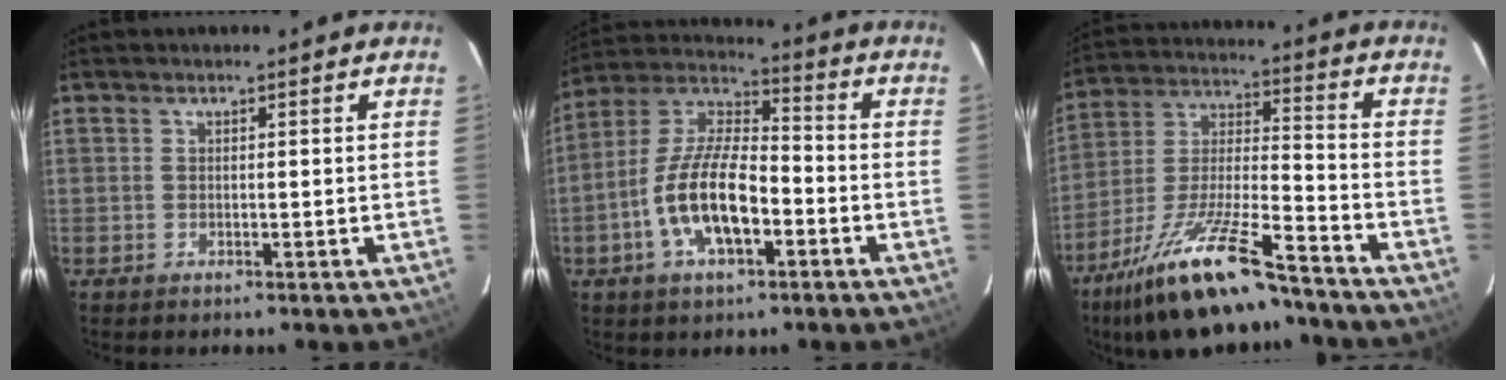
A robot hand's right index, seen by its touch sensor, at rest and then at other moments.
{"total": 14.5, "force": [-4.9, 6.0, 12.3], "torque": [-0.251, 0.004, -0.092]}
{"total": 20.0, "force": [-14.8, 4.1, 12.7], "torque": [-0.254, -0.021, -0.256]}